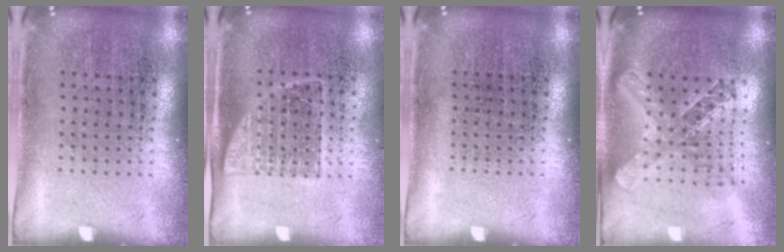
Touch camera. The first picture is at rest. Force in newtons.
{"total": 1.1, "press": 0.9, "slide": 0.6}
{"total": 0.0}
{"total": 2.1, "press": 1.7, "slide": 1.1}